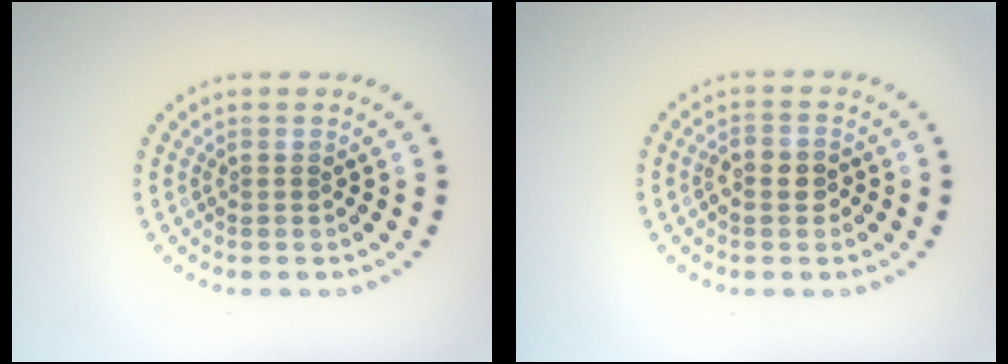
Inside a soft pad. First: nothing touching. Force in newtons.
{"total": 2.1, "press": 2.0, "slide": 0.6}